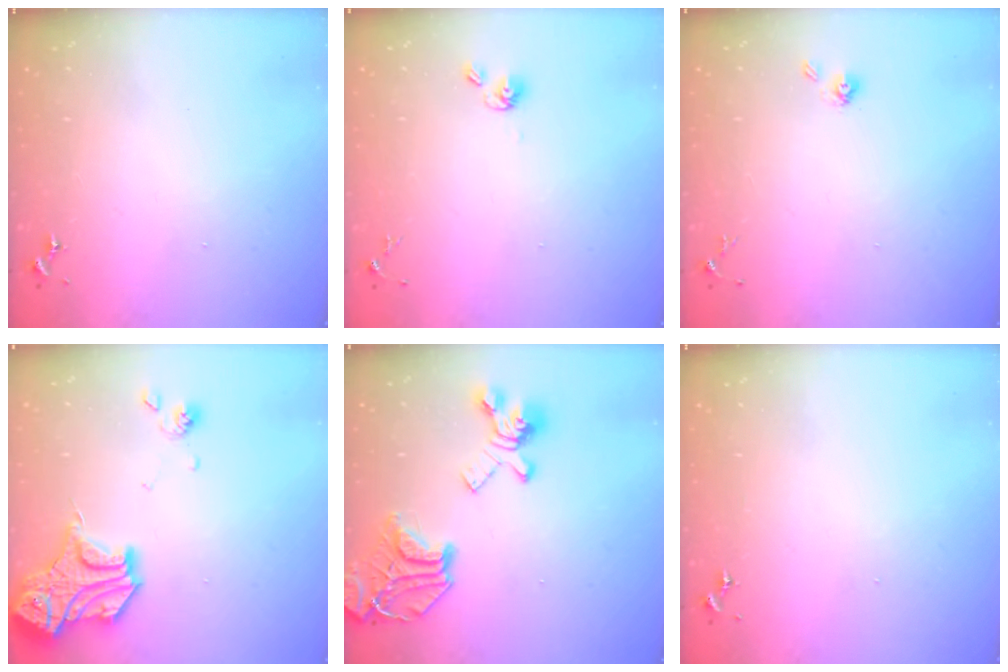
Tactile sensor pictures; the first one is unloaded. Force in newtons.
{"total": 6.1, "press": 5.7, "slide": 2.3}
{"total": 5.4, "press": 5.2, "slide": 1.5}
{"total": 19.9, "press": 19.8, "slide": 1.8}
{"total": 22.2, "press": 22.1, "slide": 2.3}
{"total": 0.0}